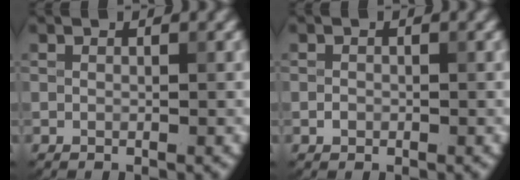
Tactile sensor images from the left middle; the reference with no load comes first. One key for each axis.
{"total": 0.7, "fx": -0.2, "fy": 0.6, "fz": 0.3, "tx": -0.002, "ty": -0.002, "tz": -0.006}